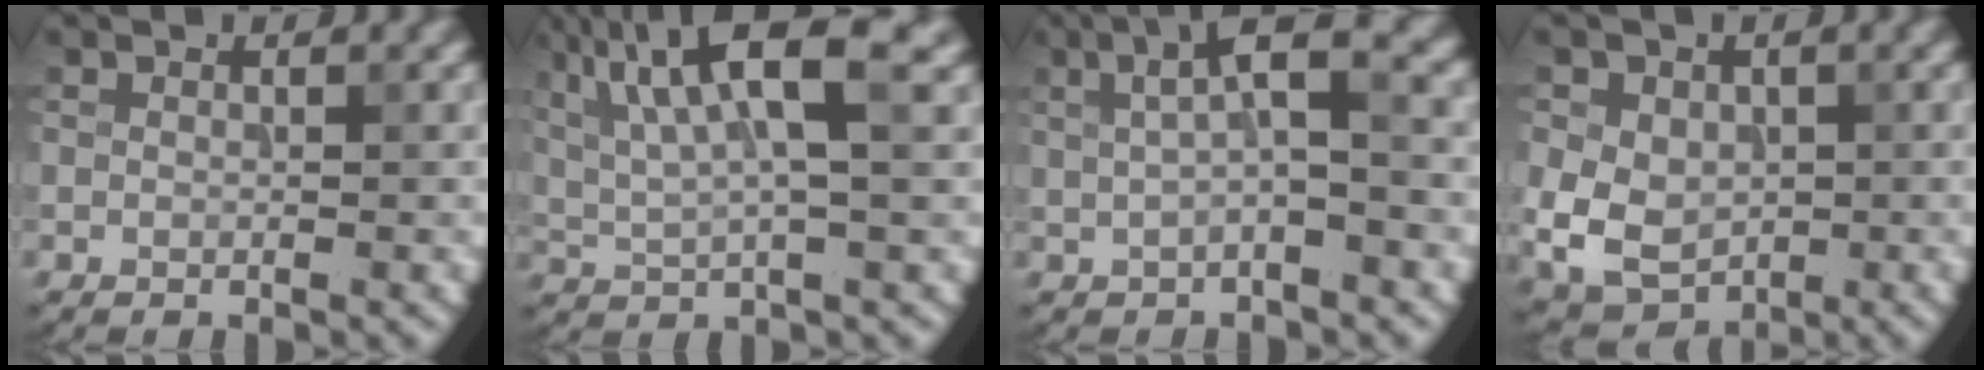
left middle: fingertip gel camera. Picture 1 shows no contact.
{"total": 8.5, "force": [3.4, 2.0, 7.5], "torque": [-0.144, 0.010, 0.066]}
{"total": 4.8, "force": [0.8, 1.1, 4.6], "torque": [-0.080, 0.015, 0.009]}
{"total": 6.5, "force": [-0.2, 5.2, 3.9], "torque": [-0.078, -0.006, 0.001]}